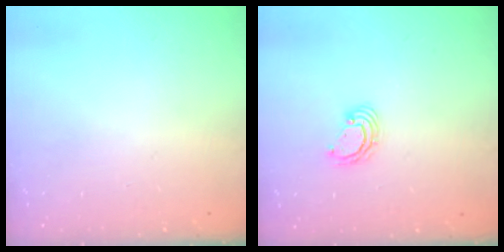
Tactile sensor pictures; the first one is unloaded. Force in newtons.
{"total": 3.8, "press": 3.8, "slide": 0.1}